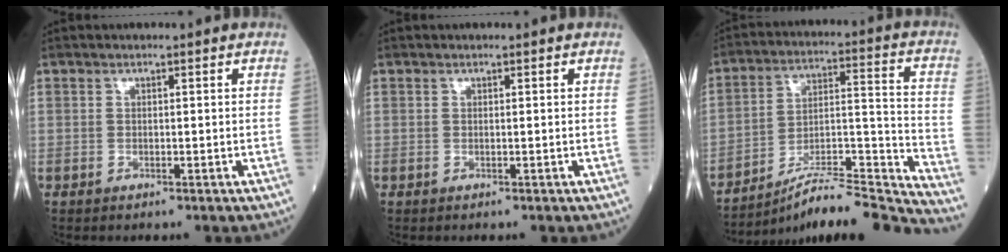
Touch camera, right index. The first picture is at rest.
{"total": 0.0}
{"total": 19.1, "force": [-18.0, -1.2, 6.3], "torque": [-0.089, 0.019, -0.287]}